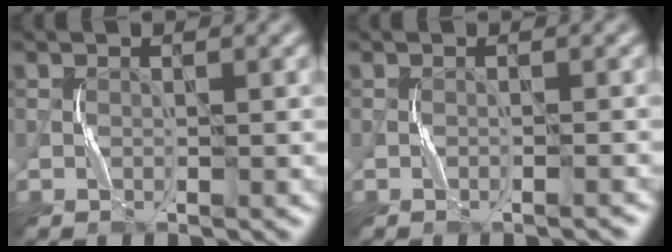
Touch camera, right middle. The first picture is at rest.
{"total": 0.6, "force": [-0.5, -0.2, 0.3], "torque": [-0.006, 0.005, -0.006]}